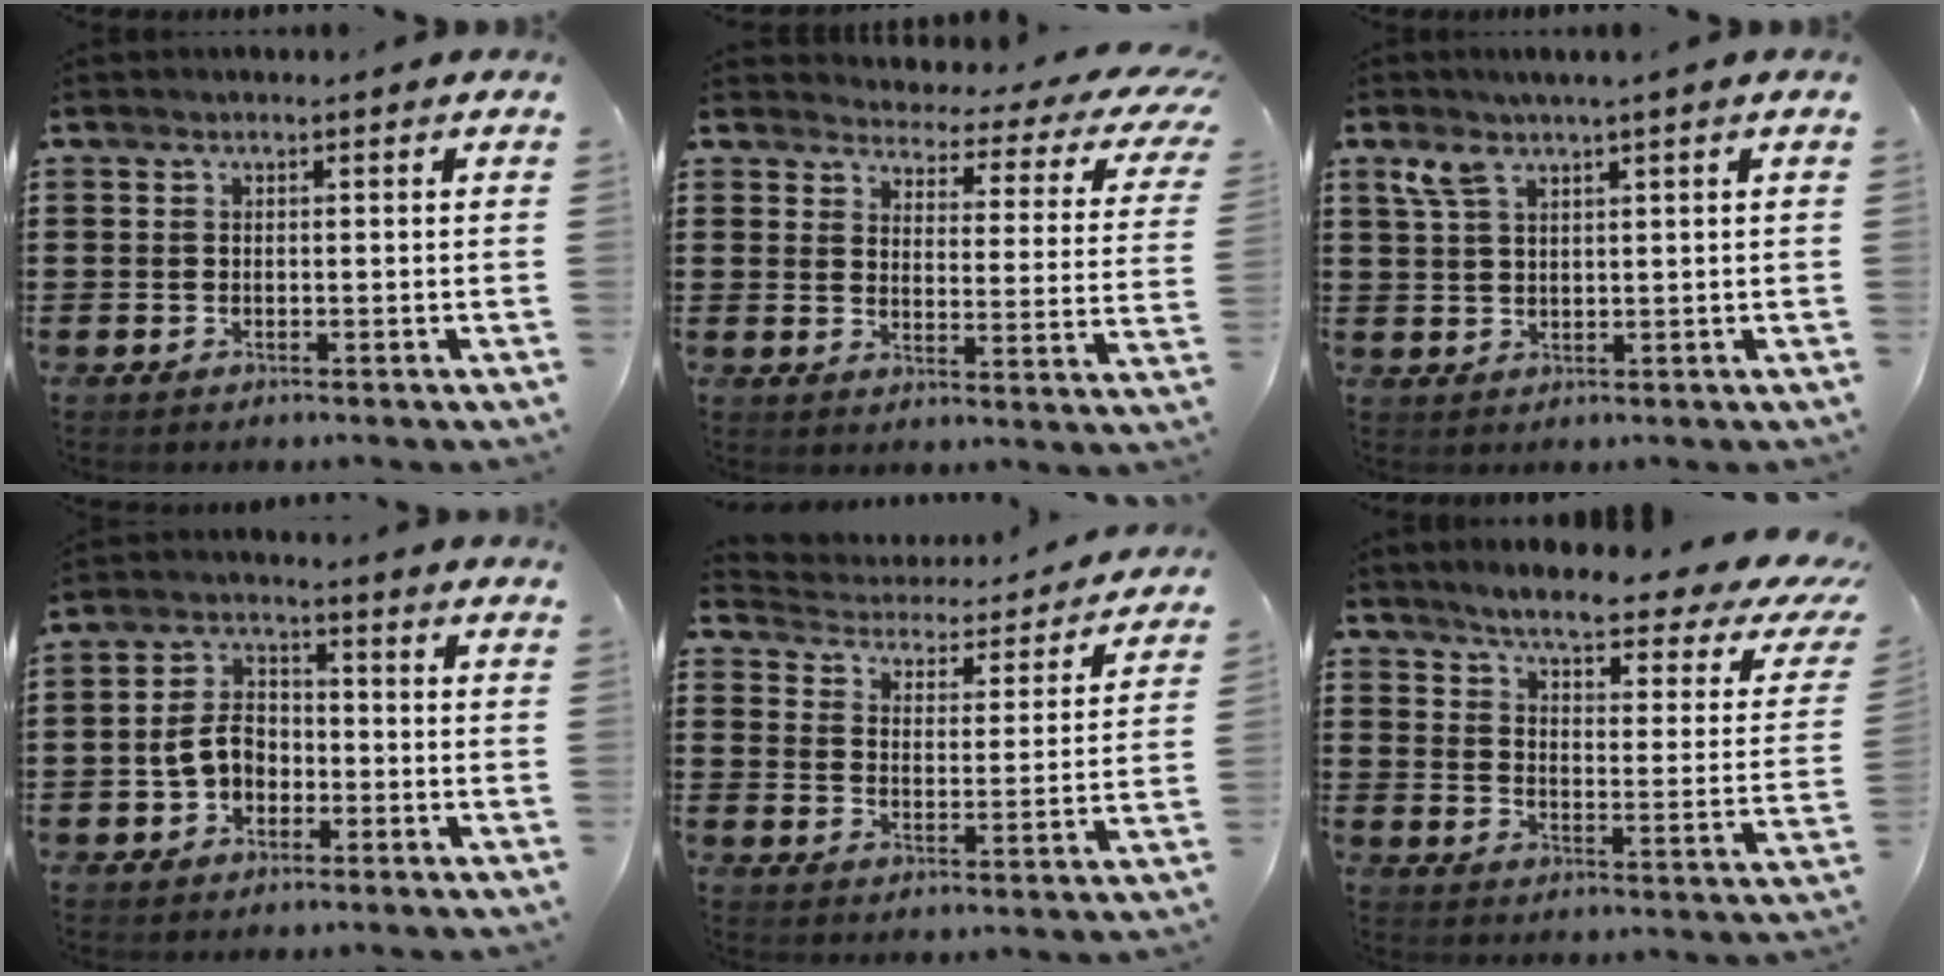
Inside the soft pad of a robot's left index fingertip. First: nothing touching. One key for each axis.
{"total": 3.1, "fx": 2.7, "fy": 0.9, "fz": 1.1, "tx": -0.034, "ty": -0.027, "tz": 0.037}
{"total": 3.8, "fx": 2.2, "fy": 0.8, "fz": 3.0, "tx": -0.065, "ty": 0.003, "tz": 0.038}
{"total": 5.5, "fx": -1.5, "fy": 4.0, "fz": 3.4, "tx": -0.081, "ty": 0.009, "tz": -0.034}
{"total": 2.9, "fx": 2.8, "fy": 0.6, "fz": 0.1, "tx": -0.025, "ty": -0.025, "tz": 0.039}
{"total": 5.7, "fx": 4.5, "fy": 0.3, "fz": 3.6, "tx": -0.084, "ty": -0.034, "tz": 0.066}